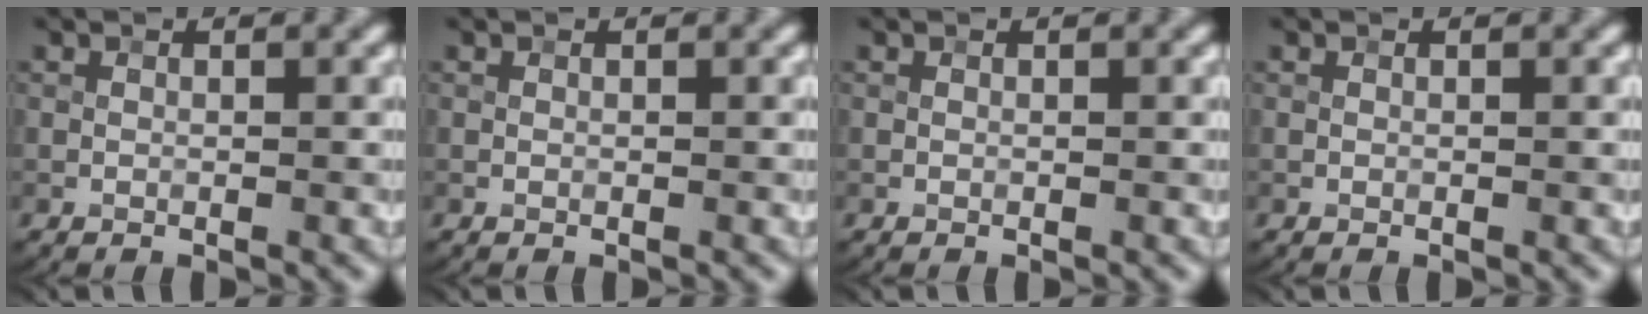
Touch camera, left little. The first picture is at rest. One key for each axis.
{"total": 0.0}
{"total": 0.0}
{"total": 0.0}